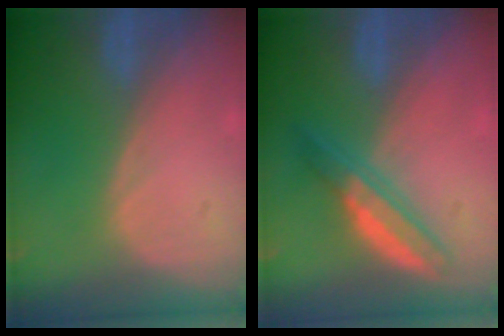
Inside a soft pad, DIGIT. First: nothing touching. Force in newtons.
{"total": 5.2, "press": 5.1, "slide": 0.9}